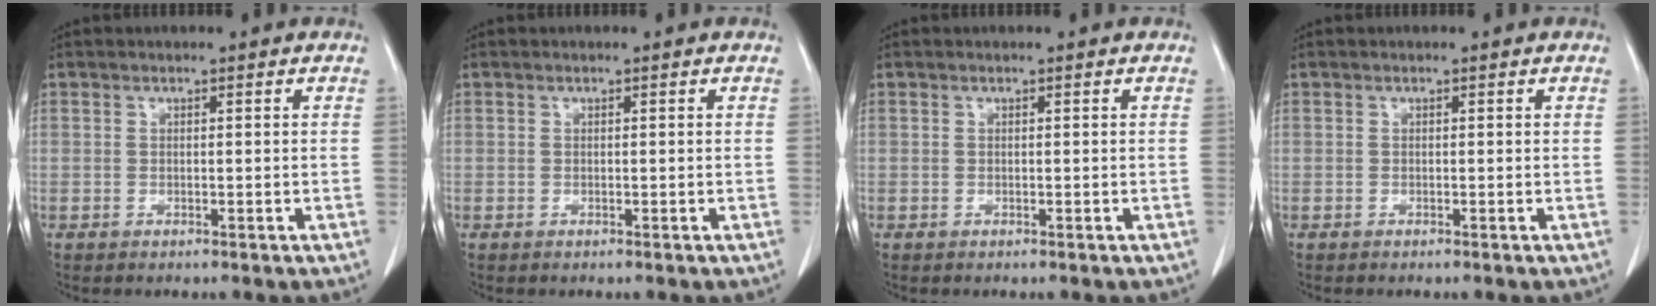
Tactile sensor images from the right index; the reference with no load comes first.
{"total": 0.0}
{"total": 0.0}
{"total": 0.0}